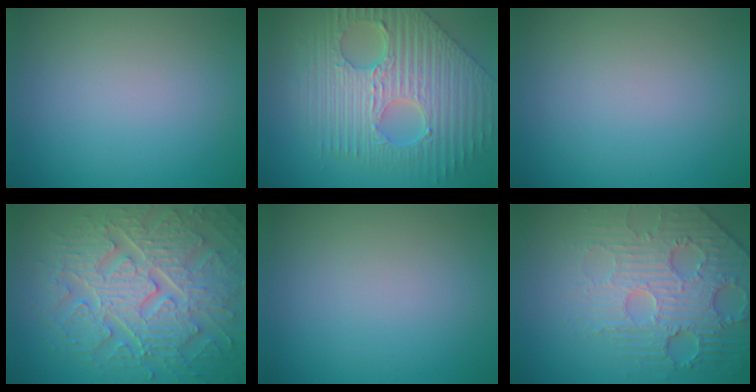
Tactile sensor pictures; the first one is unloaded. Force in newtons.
{"total": 9.9, "press": 7.2, "slide": 6.9}
{"total": 0.0}
{"total": 9.6, "press": 7.0, "slide": 6.6}
{"total": 0.0}
{"total": 5.3, "press": 4.8, "slide": 2.2}